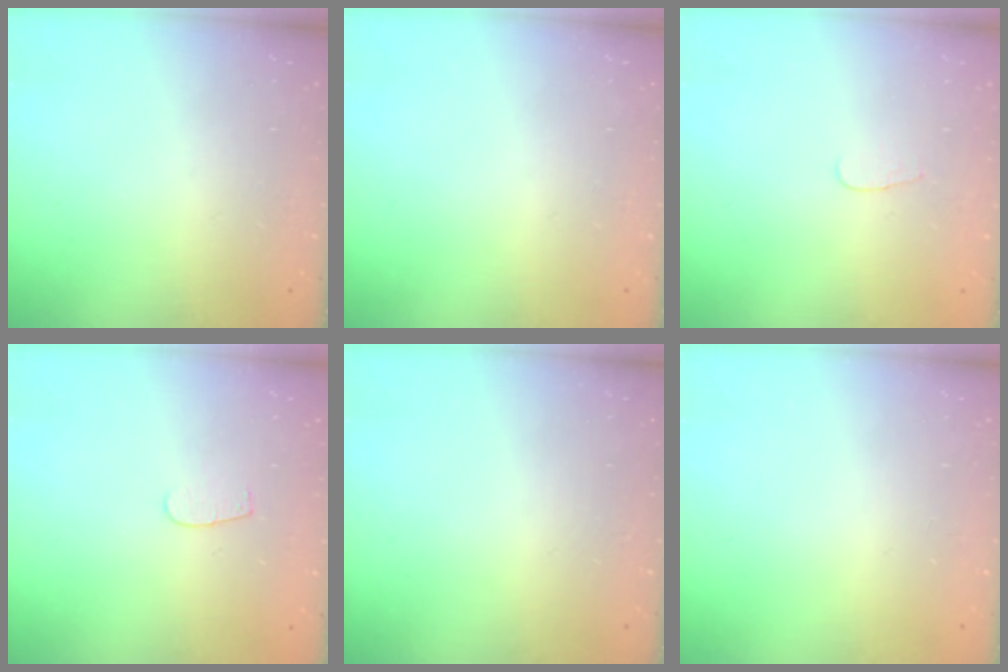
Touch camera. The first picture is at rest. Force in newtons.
{"total": 0.0}
{"total": 2.8, "press": 2.8, "slide": 0.3}
{"total": 2.6, "press": 2.5, "slide": 0.3}
{"total": 0.0}
{"total": 0.0}